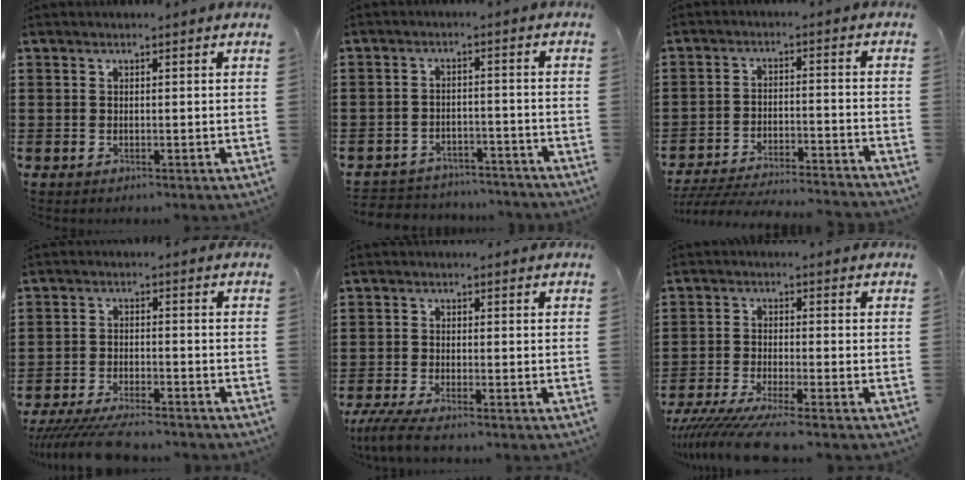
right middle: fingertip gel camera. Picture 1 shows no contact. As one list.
[{"total": 3.7, "force": [-3.7, 0.5, -0.1], "torque": [-0.005, 0.000, -0.079]}, {"total": 5.6, "force": [-5.5, 0.0, 1.3], "torque": [-0.031, -0.005, -0.110]}, {"total": 5.8, "force": [-5.4, 0.6, 2.1], "torque": [-0.052, -0.010, -0.106]}, {"total": 3.5, "force": [-3.0, 0.0, 1.8], "torque": [-0.052, -0.017, -0.063]}, {"total": 6.1, "force": [-5.3, -0.4, 3.0], "torque": [-0.069, -0.024, -0.102]}]